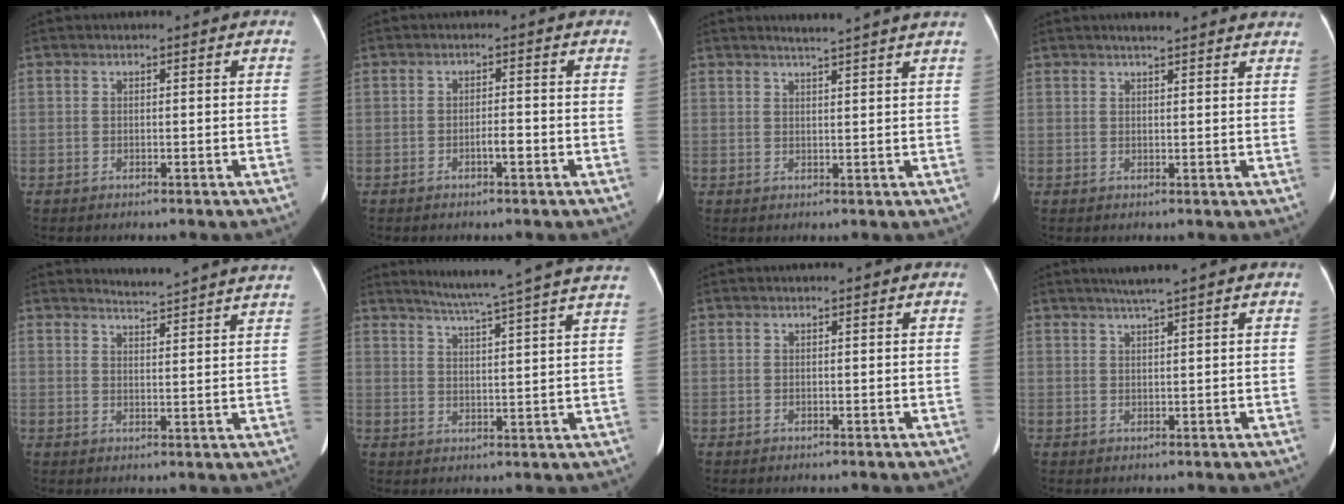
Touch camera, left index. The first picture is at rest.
{"total": 1.9, "force": [-1.0, 0.3, 1.6], "torque": [-0.025, 0.001, -0.017]}
{"total": 6.1, "force": [5.4, -1.1, 2.5], "torque": [-0.036, 0.006, 0.059]}
{"total": 8.1, "force": [7.3, 0.9, 3.4], "torque": [-0.039, 0.015, 0.075]}
{"total": 10.1, "force": [9.9, -1.3, 1.8], "torque": [-0.032, -0.032, 0.110]}
{"total": 17.3, "force": [15.4, -1.8, 7.8], "torque": [-0.130, -0.033, 0.191]}
{"total": 0.0}
{"total": 2.9, "force": [2.3, -0.8, 1.6], "torque": [-0.028, 0.004, 0.043]}